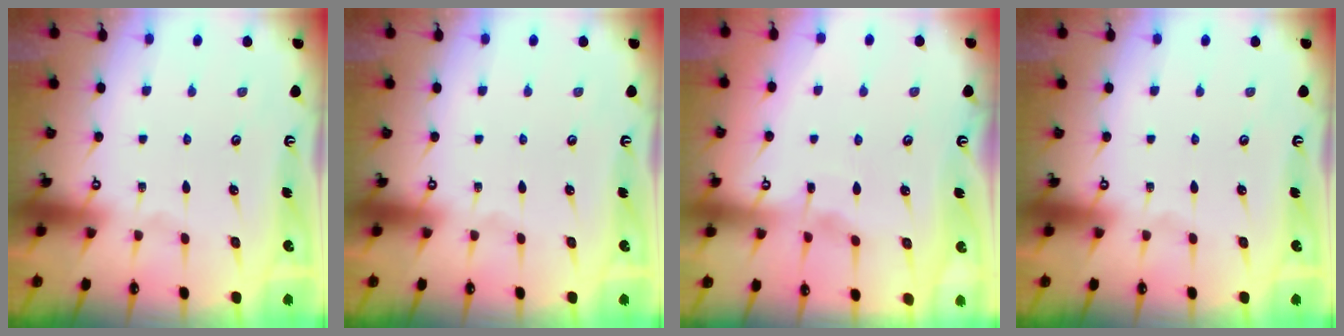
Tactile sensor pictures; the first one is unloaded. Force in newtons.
{"total": 0.0}
{"total": 2.7, "press": 2.6, "slide": 0.4}
{"total": 0.0}